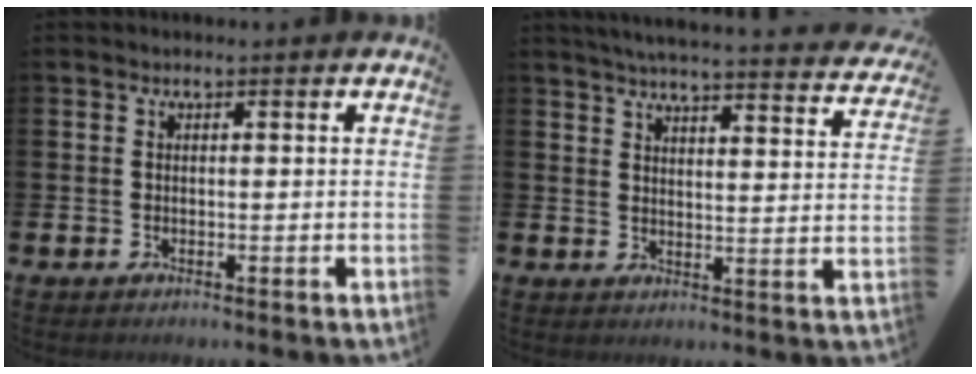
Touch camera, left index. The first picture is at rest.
{"total": 5.0, "force": [4.8, 0.0, 1.2], "torque": [-0.036, -0.037, 0.081]}